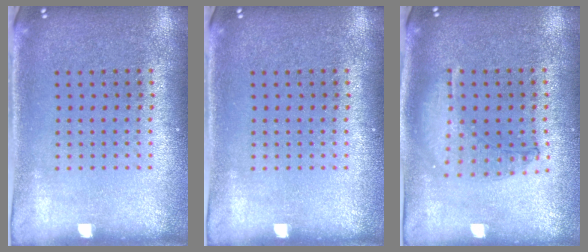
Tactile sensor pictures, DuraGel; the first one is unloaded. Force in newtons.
{"total": 0.0}
{"total": 0.9, "press": 0.9, "slide": 0.2}